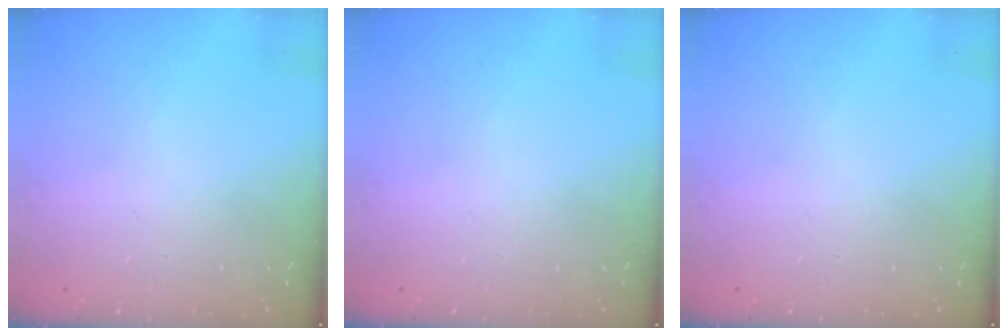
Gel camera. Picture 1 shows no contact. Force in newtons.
{"total": 0.0}
{"total": 0.0}